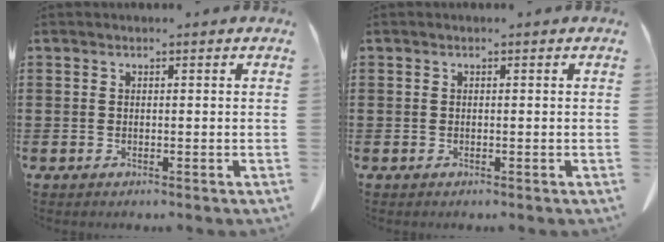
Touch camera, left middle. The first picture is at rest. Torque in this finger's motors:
{"motor_torque": [0.23, -0.24, 0.01, 0.01]}